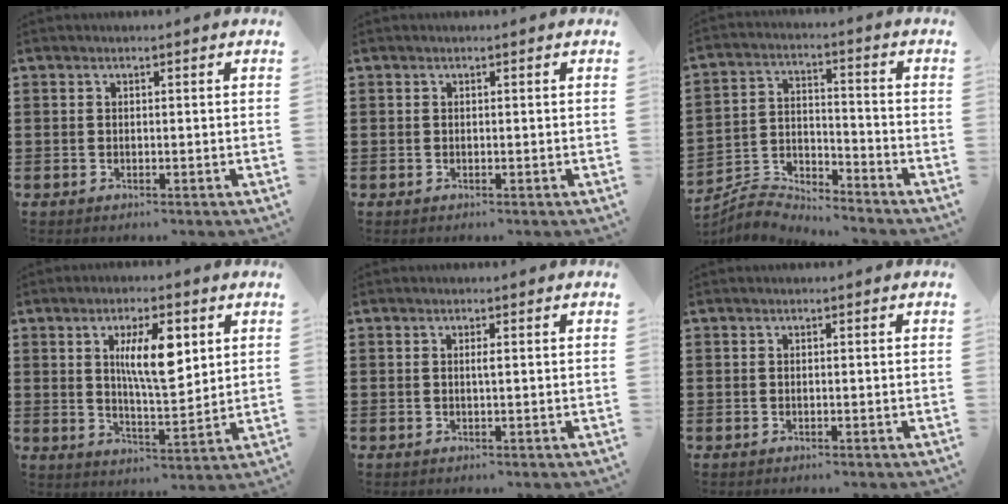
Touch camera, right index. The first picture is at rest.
{"total": 0.0}
{"total": 4.8, "force": [-4.7, 0.8, 0.3], "torque": [-0.022, 0.001, -0.102]}
{"total": 8.9, "force": [3.0, 2.9, 7.9], "torque": [-0.144, 0.001, 0.047]}
{"total": 0.8, "force": [0.1, 0.0, 0.8], "torque": [-0.015, -0.003, 0.002]}
{"total": 0.0}